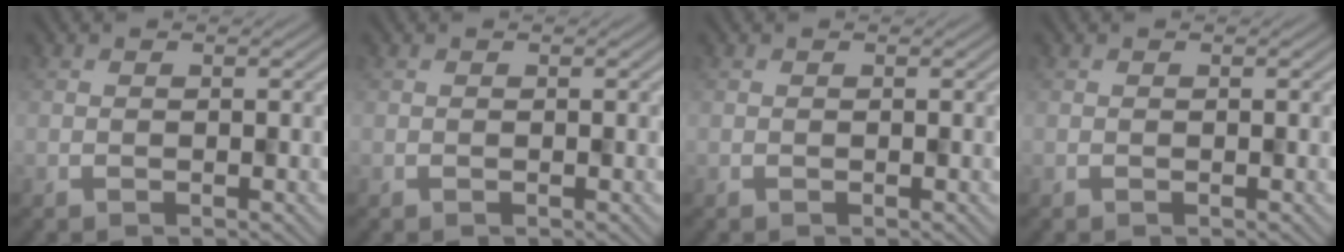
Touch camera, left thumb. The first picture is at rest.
{"total": 0.0}
{"total": 0.0}
{"total": 0.0}